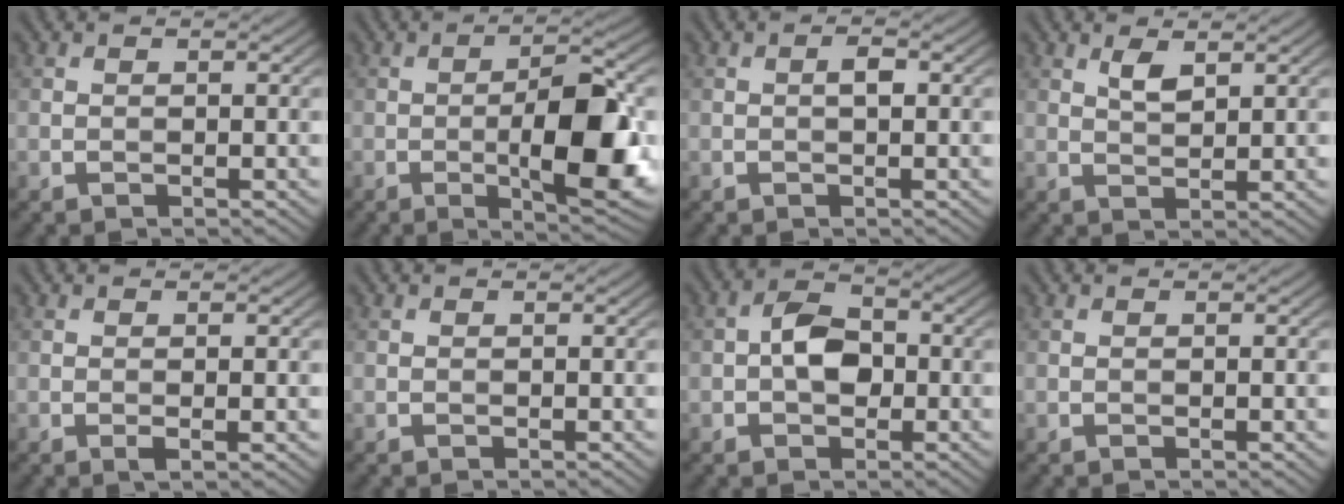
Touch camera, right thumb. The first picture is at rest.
{"total": 10.6, "force": [-2.2, 3.3, 9.8], "torque": [-0.148, -0.001, -0.036]}
{"total": 1.3, "force": [0.0, 0.4, 1.2], "torque": [-0.021, 0.004, -0.002]}
{"total": 2.6, "force": [1.5, 0.9, 1.9], "torque": [-0.041, -0.002, 0.031]}
{"total": 1.2, "force": [-0.2, 0.1, 1.2], "torque": [-0.024, -0.003, -0.006]}
{"total": 0.0}
{"total": 4.5, "force": [-0.5, 3.1, 3.3], "torque": [-0.056, 0.005, -0.017]}
{"total": 0.0}